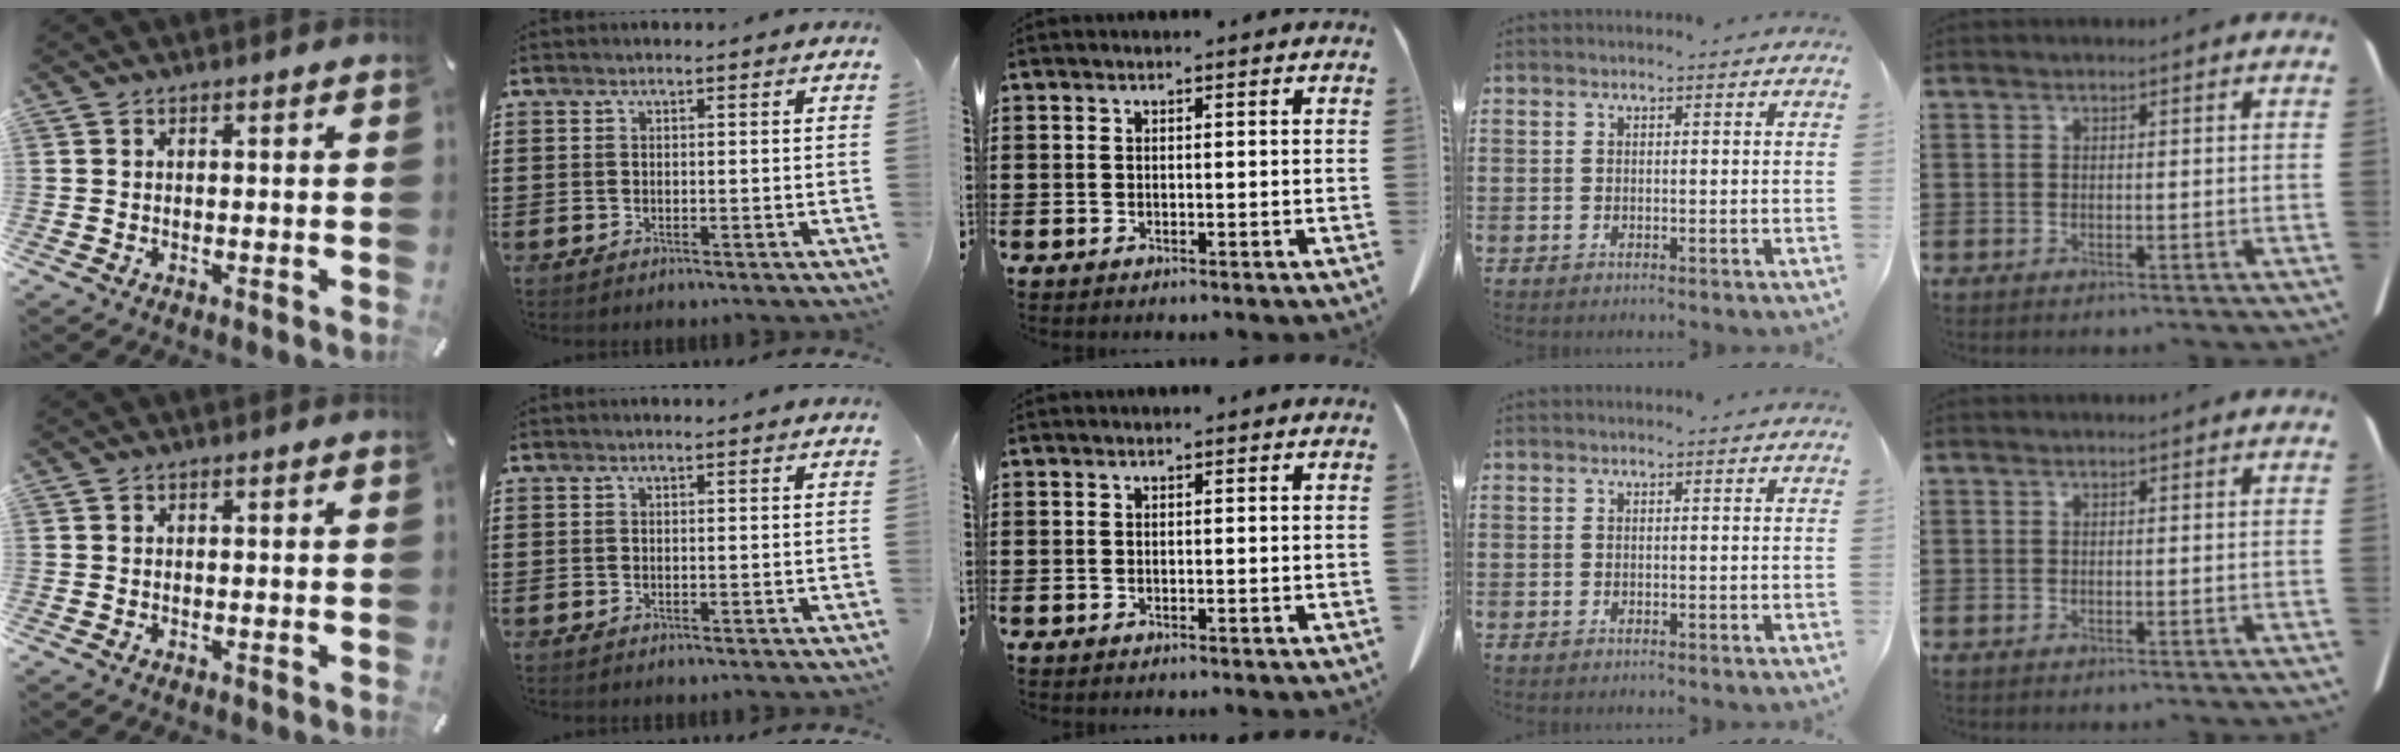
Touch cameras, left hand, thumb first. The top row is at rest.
{}